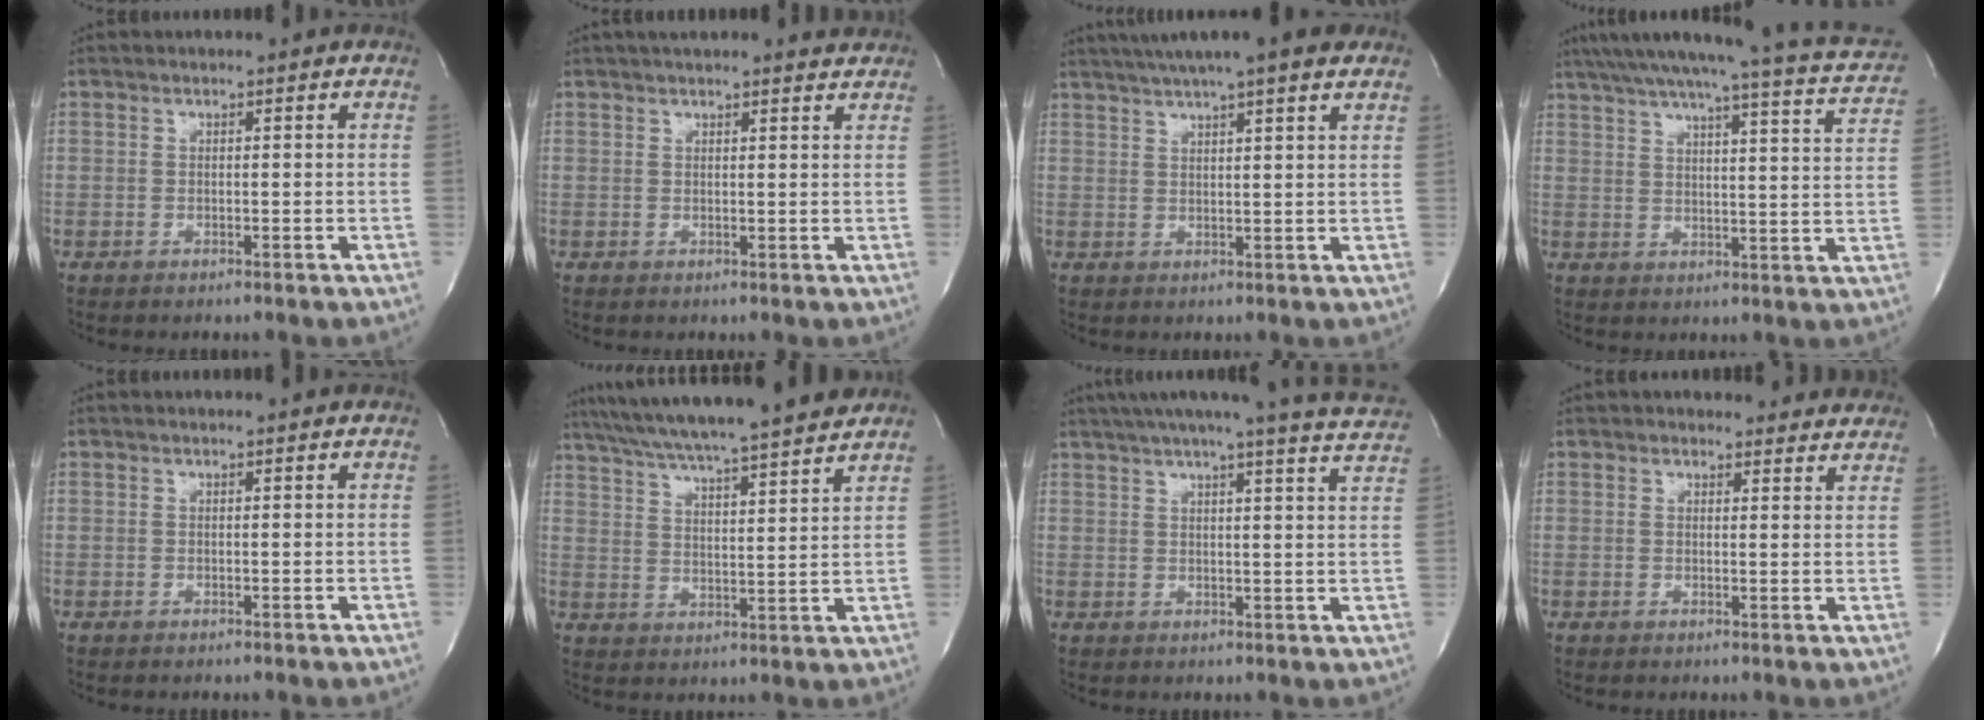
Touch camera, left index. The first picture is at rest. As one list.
[{"total": 8.0, "force": [7.3, 1.2, 3.0], "torque": [-0.043, 0.018, 0.082]}, {"total": 13.4, "force": [10.9, 0.9, 7.8], "torque": [-0.130, 0.038, 0.145]}, {"total": 22.3, "force": [19.6, 1.3, 10.5], "torque": [-0.155, -0.019, 0.240]}, {"total": 0.6, "force": [0.5, 0.0, 0.2], "torque": [-0.003, 0.003, 0.006]}, {"total": 20.2, "force": [17.9, 0.1, 9.4], "torque": [-0.165, 0.009, 0.264]}, {"total": 19.7, "force": [18.0, -0.8, 7.9], "torque": [-0.121, -0.030, 0.217]}, {"total": 8.3, "force": [7.9, 2.3, 1.2], "torque": [0.015, -0.001, 0.066]}]